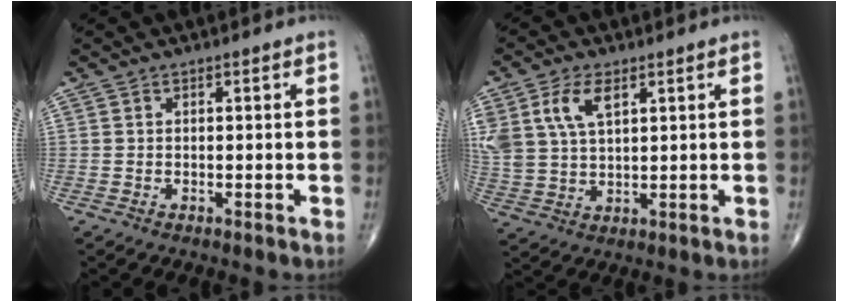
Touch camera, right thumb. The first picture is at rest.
{"total": 9.8, "force": [4.2, 5.3, 7.0], "torque": [-0.149, -0.004, 0.089]}